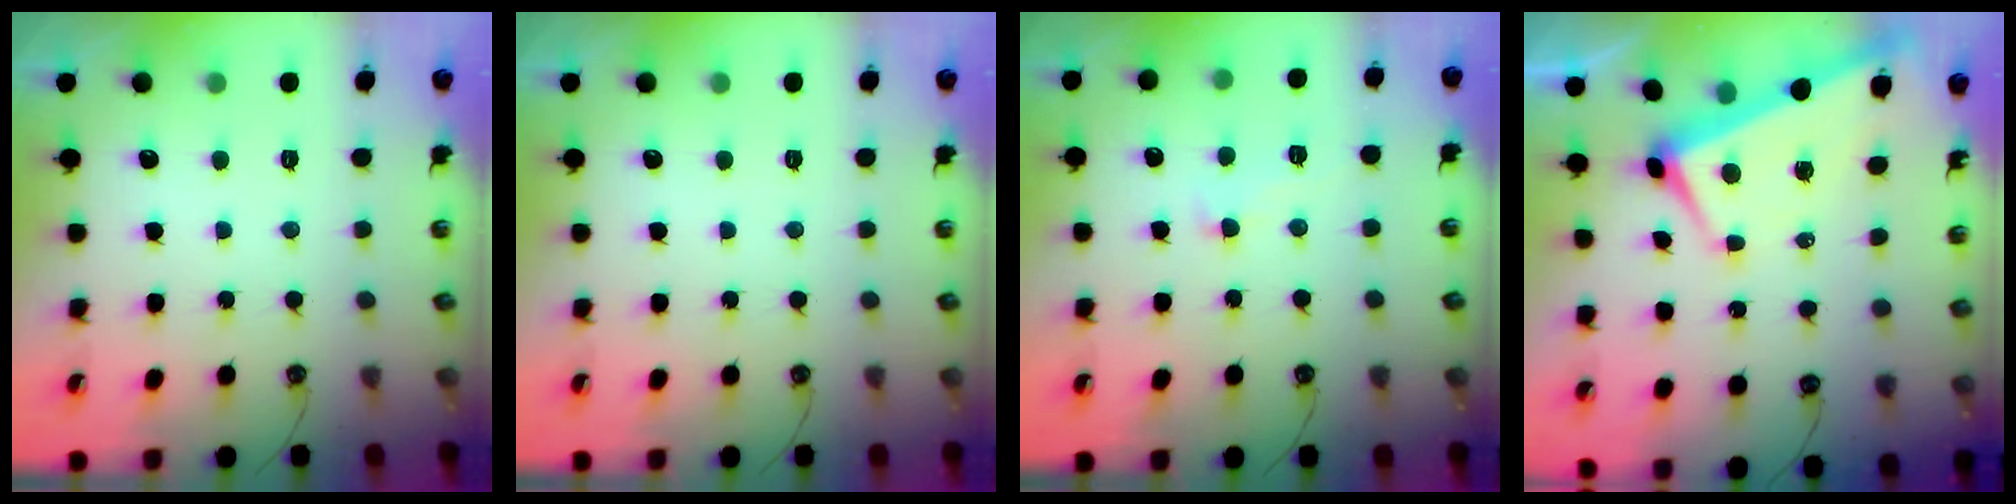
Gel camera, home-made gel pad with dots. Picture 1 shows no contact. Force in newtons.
{"total": 0.0}
{"total": 1.7, "press": 1.7, "slide": 0.2}
{"total": 1.7, "press": 1.4, "slide": 1.0}